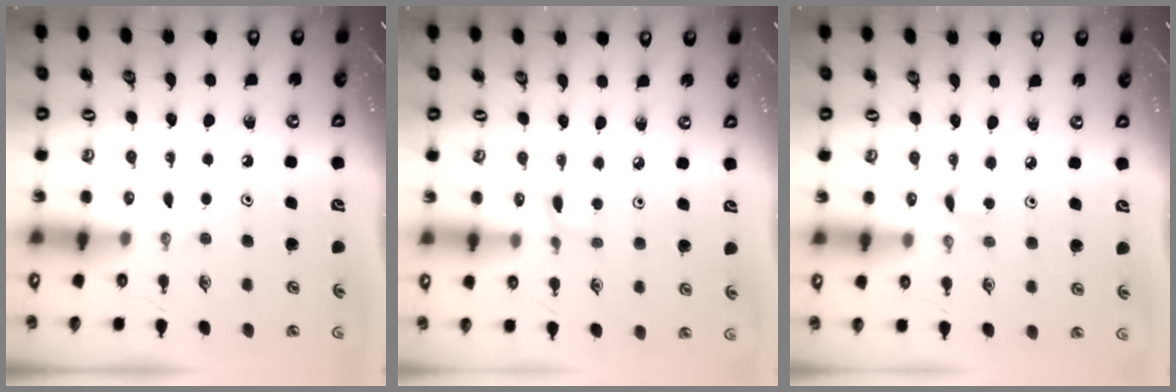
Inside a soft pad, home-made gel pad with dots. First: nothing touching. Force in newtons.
{"total": 2.2, "press": 2.2, "slide": 0.3}
{"total": 2.9, "press": 2.8, "slide": 0.3}